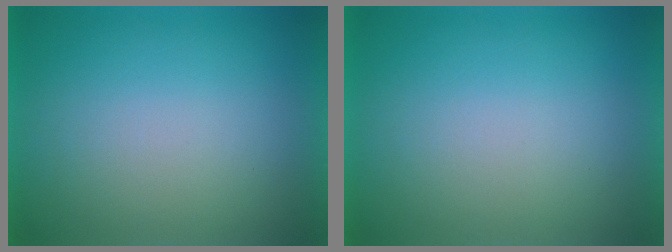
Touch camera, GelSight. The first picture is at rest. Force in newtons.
{"total": 0.0}